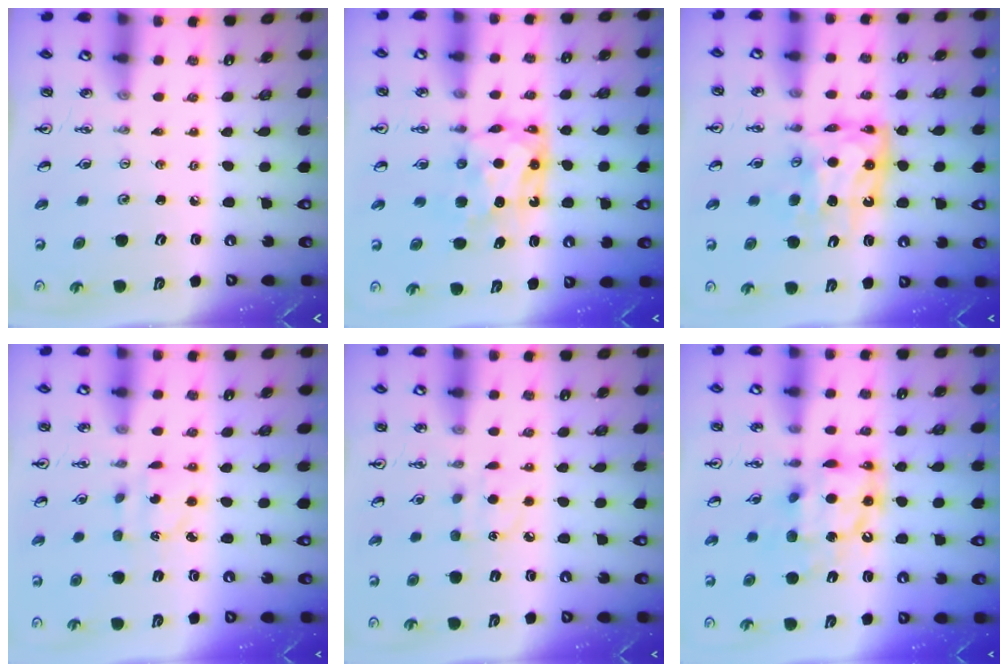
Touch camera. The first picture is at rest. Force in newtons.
{"total": 7.4, "press": 7.4, "slide": 0.7}
{"total": 10.8, "press": 10.7, "slide": 0.9}
{"total": 3.4, "press": 3.4, "slide": 0.8}
{"total": 6.6, "press": 6.5, "slide": 0.6}
{"total": 13.3, "press": 13.3, "slide": 1.1}